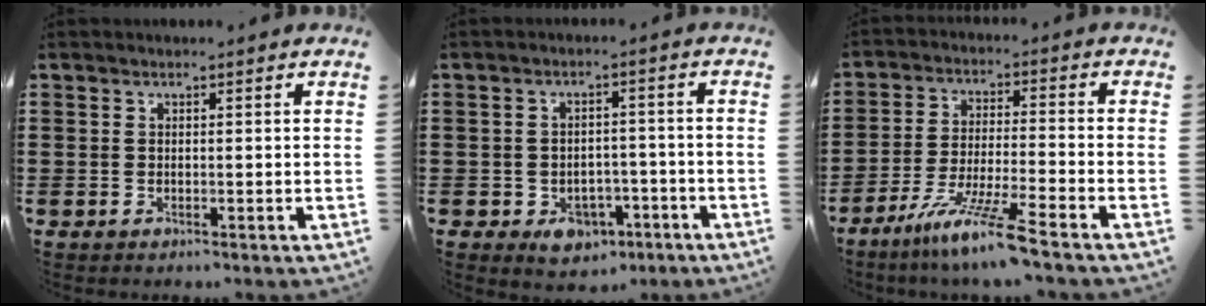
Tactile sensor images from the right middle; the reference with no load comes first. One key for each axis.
{"total": 4.1, "fx": -2.8, "fy": 2.6, "fz": 1.6, "tx": -0.031, "ty": 0.007, "tz": -0.052}
{"total": 9.2, "fx": -7.0, "fy": -0.5, "fz": 5.9, "tx": -0.118, "ty": -0.015, "tz": -0.135}